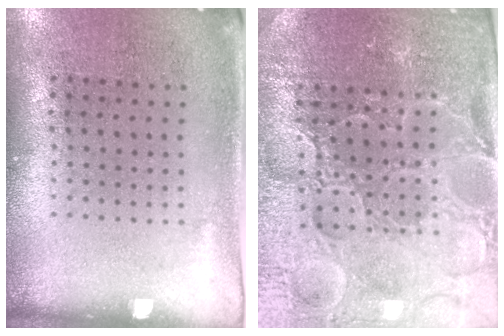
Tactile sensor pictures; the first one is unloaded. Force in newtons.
{"total": 5.2, "press": 4.9, "slide": 1.8}